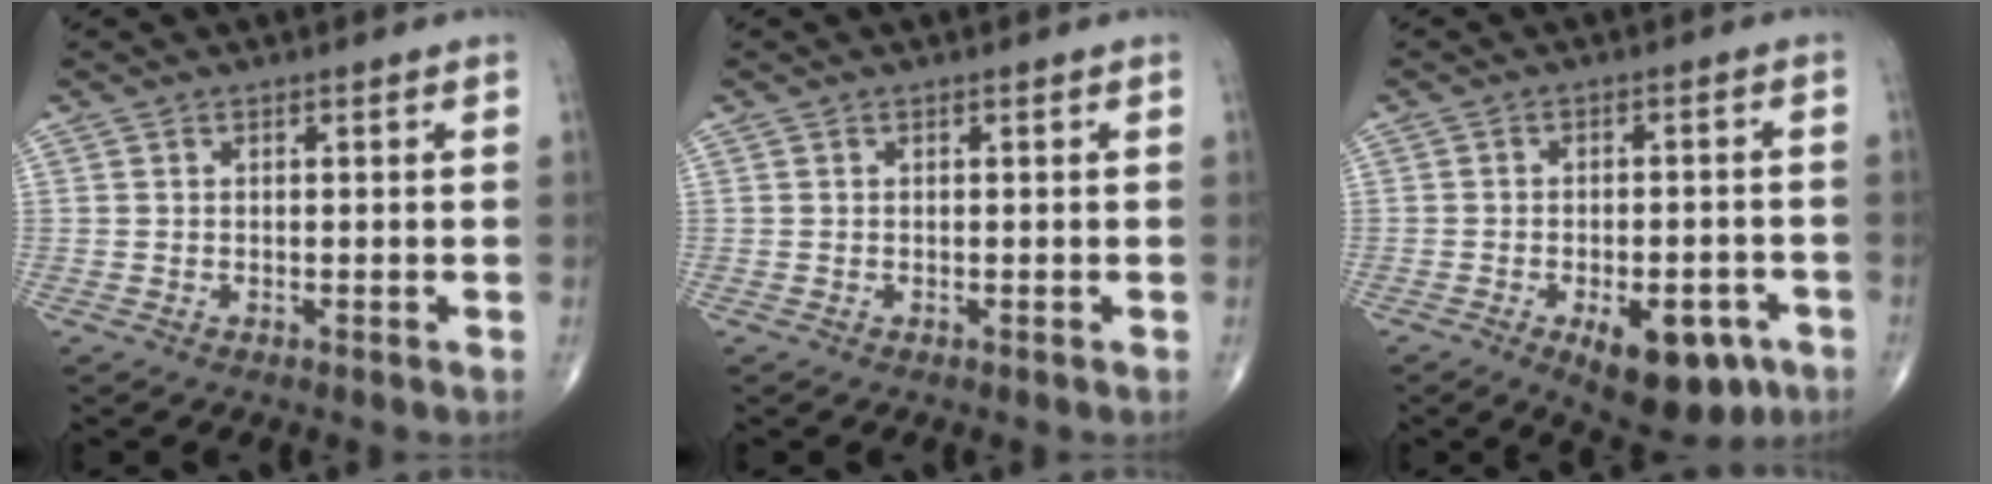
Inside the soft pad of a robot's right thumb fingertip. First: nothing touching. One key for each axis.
{"total": 0.0}
{"total": 13.7, "fx": -6.6, "fy": 6.7, "fz": 10.1, "tx": -0.117, "ty": 0.019, "tz": -0.080}